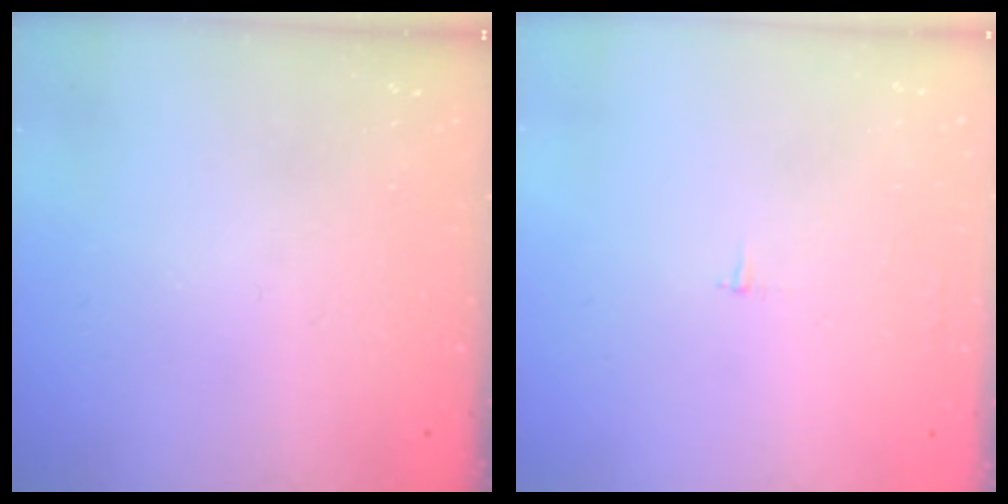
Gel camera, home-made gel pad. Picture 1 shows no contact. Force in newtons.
{"total": 2.1, "press": 2.1, "slide": 0.2}